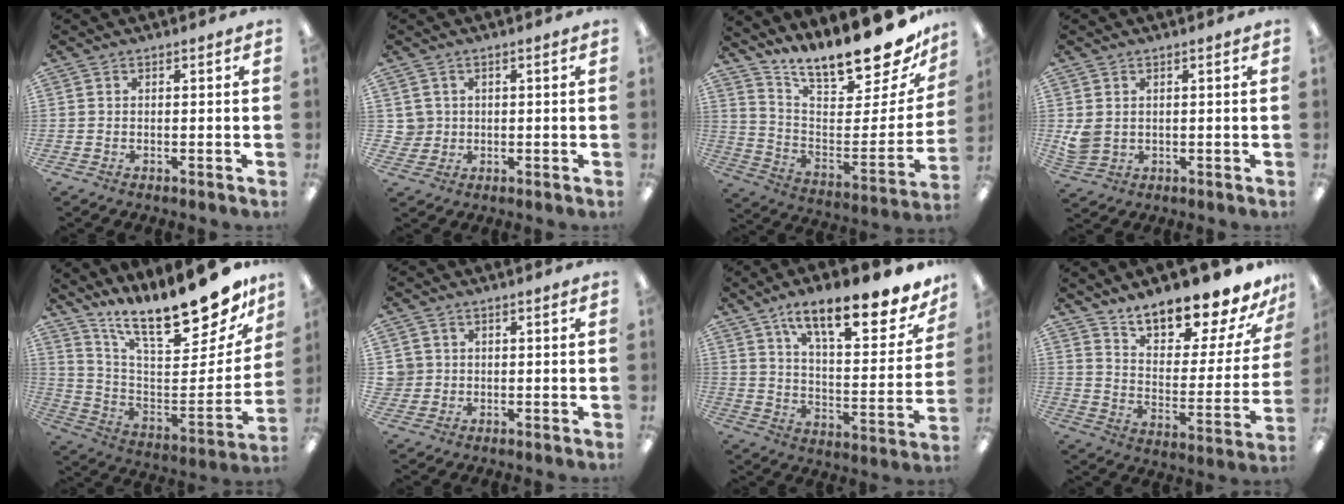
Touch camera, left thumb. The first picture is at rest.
{"total": 3.5, "force": [1.1, 3.3, 0.0], "torque": [-0.012, 0.007, 0.021]}
{"total": 17.5, "force": [15.3, 3.7, 7.6], "torque": [-0.093, -0.135, 0.251]}
{"total": 3.6, "force": [1.3, 2.8, 1.8], "torque": [-0.028, -0.001, 0.026]}
{"total": 22.0, "force": [17.1, 6.0, 12.5], "torque": [-0.170, -0.131, 0.281]}
{"total": 3.1, "force": [0.7, 3.0, -0.1], "torque": [-0.008, 0.005, 0.013]}
{"total": 18.7, "force": [13.3, 5.8, 11.8], "torque": [-0.177, -0.088, 0.218]}
{"total": 16.7, "force": [14.9, 4.1, 6.3], "torque": [-0.100, -0.115, 0.253]}